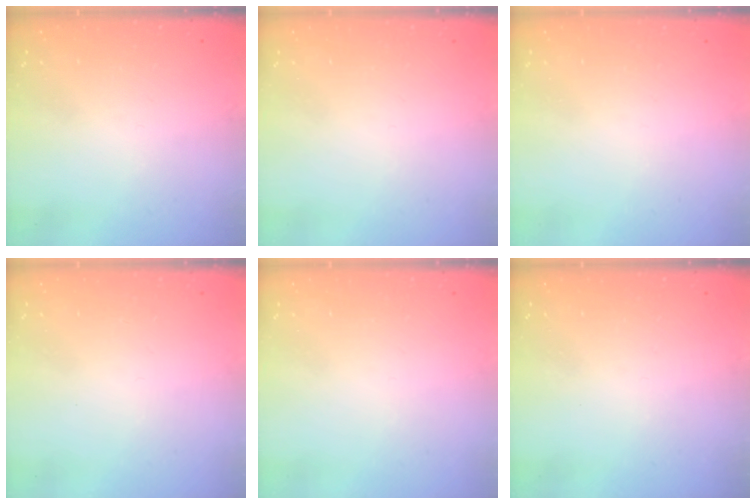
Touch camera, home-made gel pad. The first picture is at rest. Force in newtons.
{"total": 1.5, "press": 1.5, "slide": 0.1}
{"total": 1.8, "press": 1.7, "slide": 0.1}
{"total": 1.6, "press": 1.5, "slide": 0.1}
{"total": 1.5, "press": 1.5, "slide": 0.1}
{"total": 0.0}